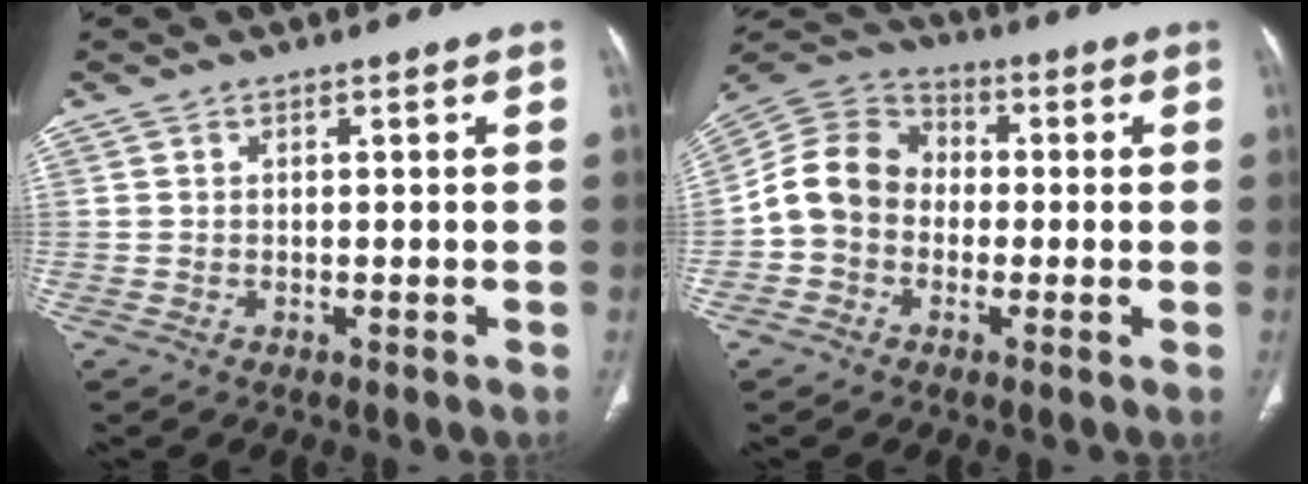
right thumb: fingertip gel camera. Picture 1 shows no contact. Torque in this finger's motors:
{"motor_torque": [0.17, 0.08, 0.84, -0.74, 0.11]}